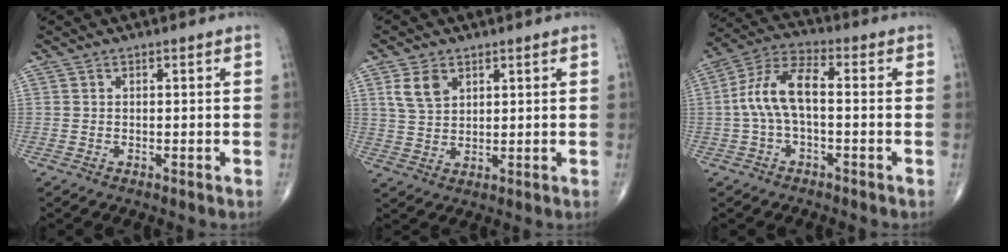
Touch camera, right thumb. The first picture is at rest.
{"total": 5.6, "force": [2.6, 3.7, 3.3], "torque": [-0.052, -0.008, 0.056]}
{"total": 9.9, "force": [-0.6, 4.6, 8.8], "torque": [-0.185, 0.037, -0.016]}